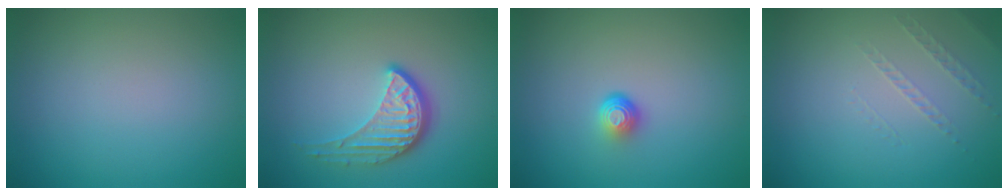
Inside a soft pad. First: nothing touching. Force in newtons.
{"total": 3.9, "press": 3.0, "slide": 2.5}
{"total": 1.8, "press": 1.1, "slide": 1.4}
{"total": 1.0, "press": 0.4, "slide": 0.9}